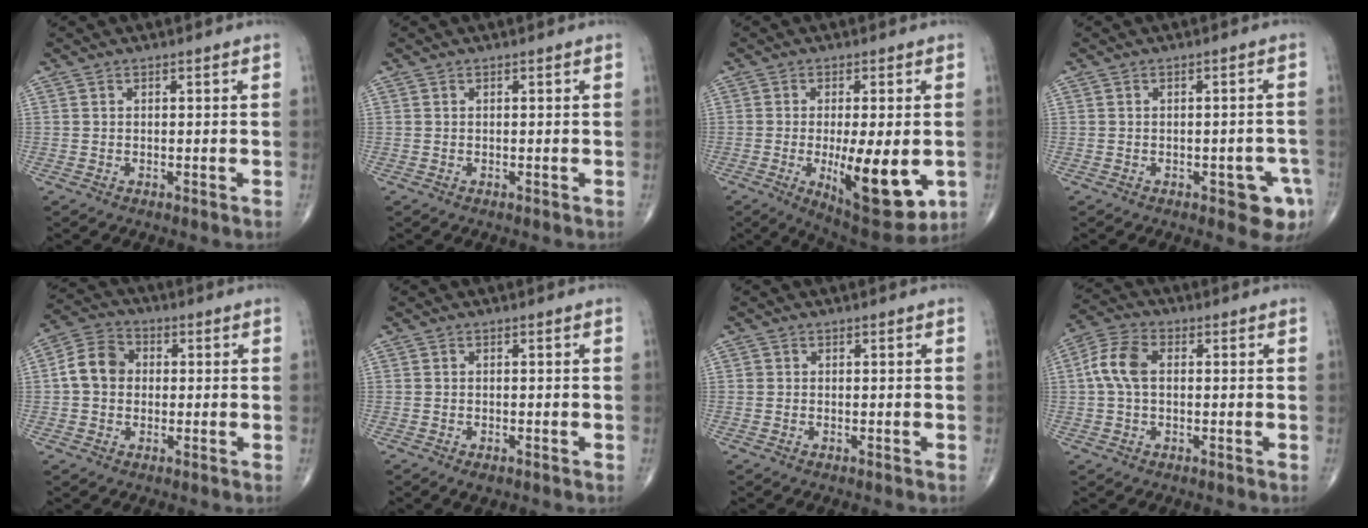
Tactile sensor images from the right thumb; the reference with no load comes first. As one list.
[{"total": 0.0}, {"total": 15.2, "force": [-3.1, 5.2, 14.0], "torque": [-0.197, -0.025, -0.032]}, {"total": 6.0, "force": [-2.7, 2.6, 4.7], "torque": [-0.031, 0.012, -0.028]}, {"total": 7.6, "force": [0.2, 6.2, 4.3], "torque": [-0.069, 0.021, -0.007]}, {"total": 1.6, "force": [-0.8, 0.8, 1.1], "torque": [-0.017, 0.001, -0.010]}, {"total": 0.5, "force": [0.0, 0.5, 0.1], "torque": [0.001, 0.003, -0.001]}, {"total": 7.1, "force": [0.6, 4.4, 5.6], "torque": [-0.124, 0.022, 0.006]}]